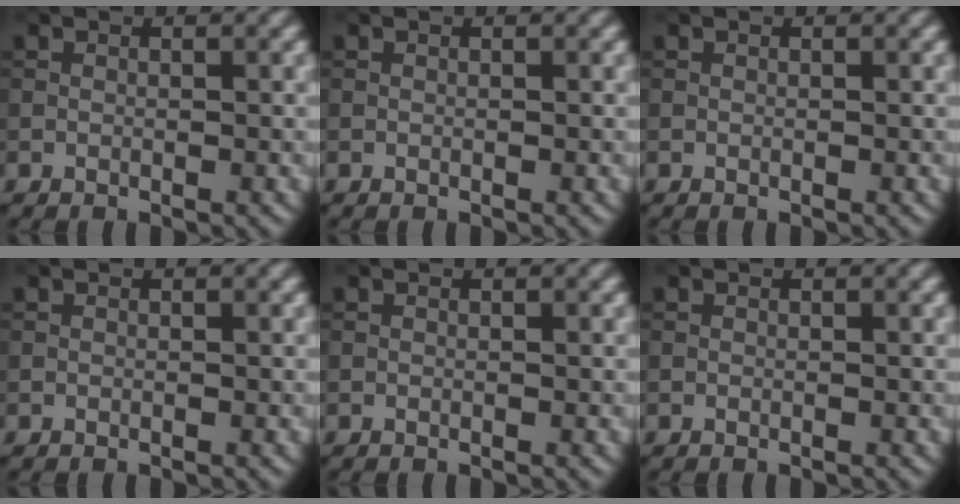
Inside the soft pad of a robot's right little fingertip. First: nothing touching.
{"total": 0.0}
{"total": 0.0}
{"total": 0.0}
{"total": 0.0}
{"total": 0.0}